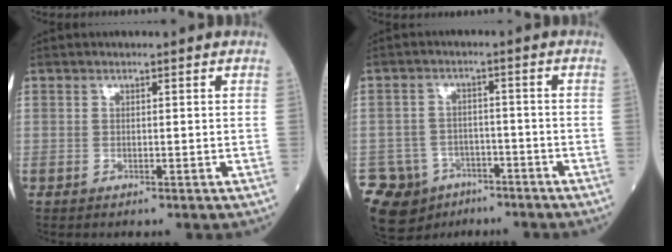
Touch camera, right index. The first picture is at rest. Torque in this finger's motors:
{"motor_torque": [0.06, -0.61, -0.03, -0.04]}